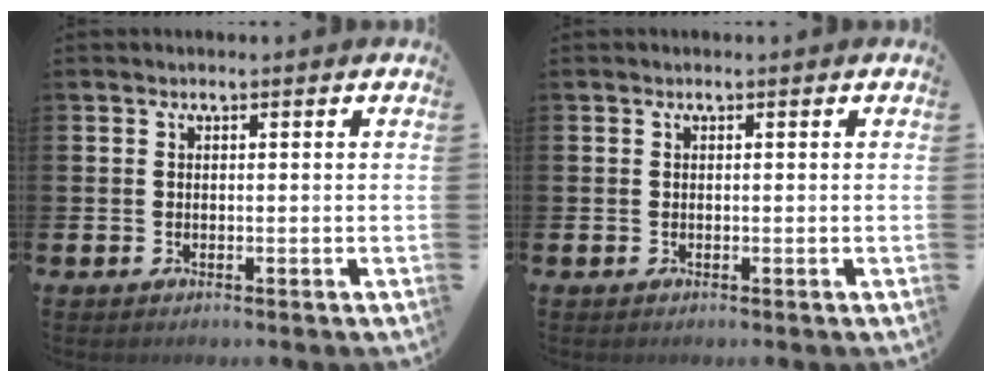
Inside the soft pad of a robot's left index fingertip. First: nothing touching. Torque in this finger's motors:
{"motor_torque": [-0.06, 0.05, 0.00, 0.00]}